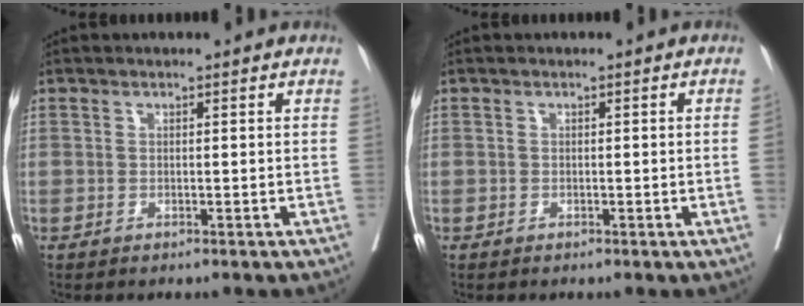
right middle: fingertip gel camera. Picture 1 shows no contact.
{"total": 0.5, "force": [0.0, 0.2, 0.5], "torque": [-0.017, 0.002, 0.004]}